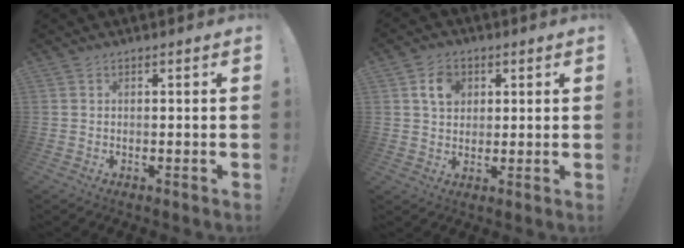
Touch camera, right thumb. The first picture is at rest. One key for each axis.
{"total": 7.4, "fx": 2.8, "fy": 5.6, "fz": 4.0, "tx": -0.061, "ty": 0.005, "tz": 0.052}